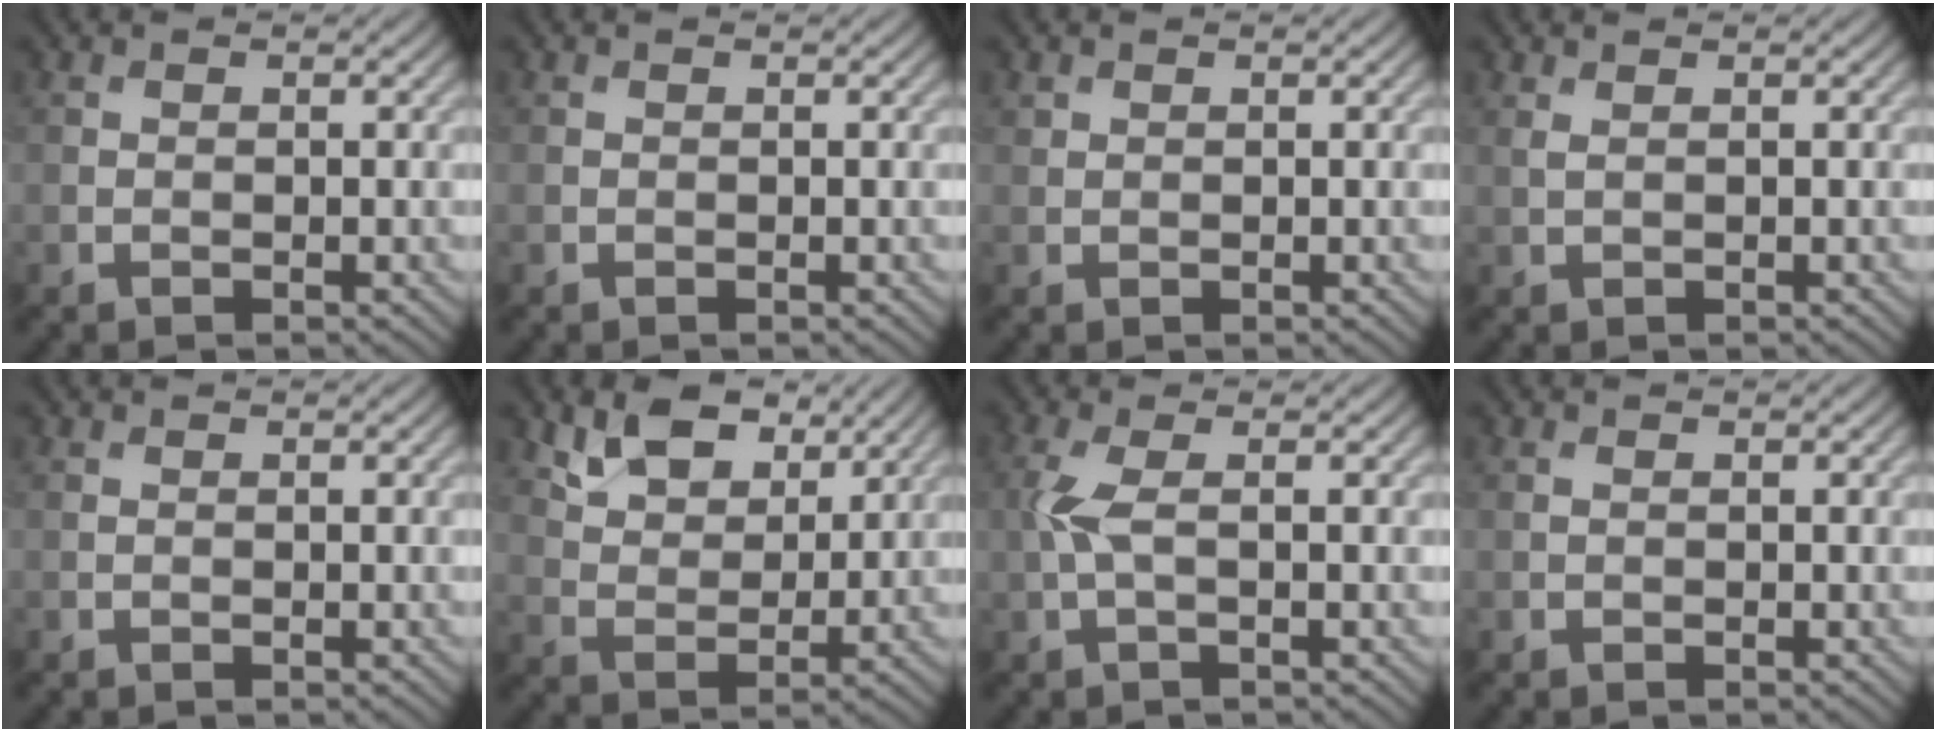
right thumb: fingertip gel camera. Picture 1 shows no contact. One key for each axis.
{"total": 0.0}
{"total": 0.5, "fx": 0.4, "fy": 0.4, "fz": 0.0, "tx": 0.000, "ty": -0.003, "tz": 0.010}
{"total": 0.8, "fx": 0.5, "fy": 0.1, "fz": 0.6, "tx": -0.018, "ty": 0.004, "tz": 0.010}
{"total": 0.0}
{"total": 7.3, "fx": 4.7, "fy": 4.0, "fz": 3.9, "tx": -0.088, "ty": -0.005, "tz": 0.085}
{"total": 2.8, "fx": 0.1, "fy": 0.6, "fz": 2.8, "tx": -0.070, "ty": 0.007, "tz": 0.000}
{"total": 0.0}